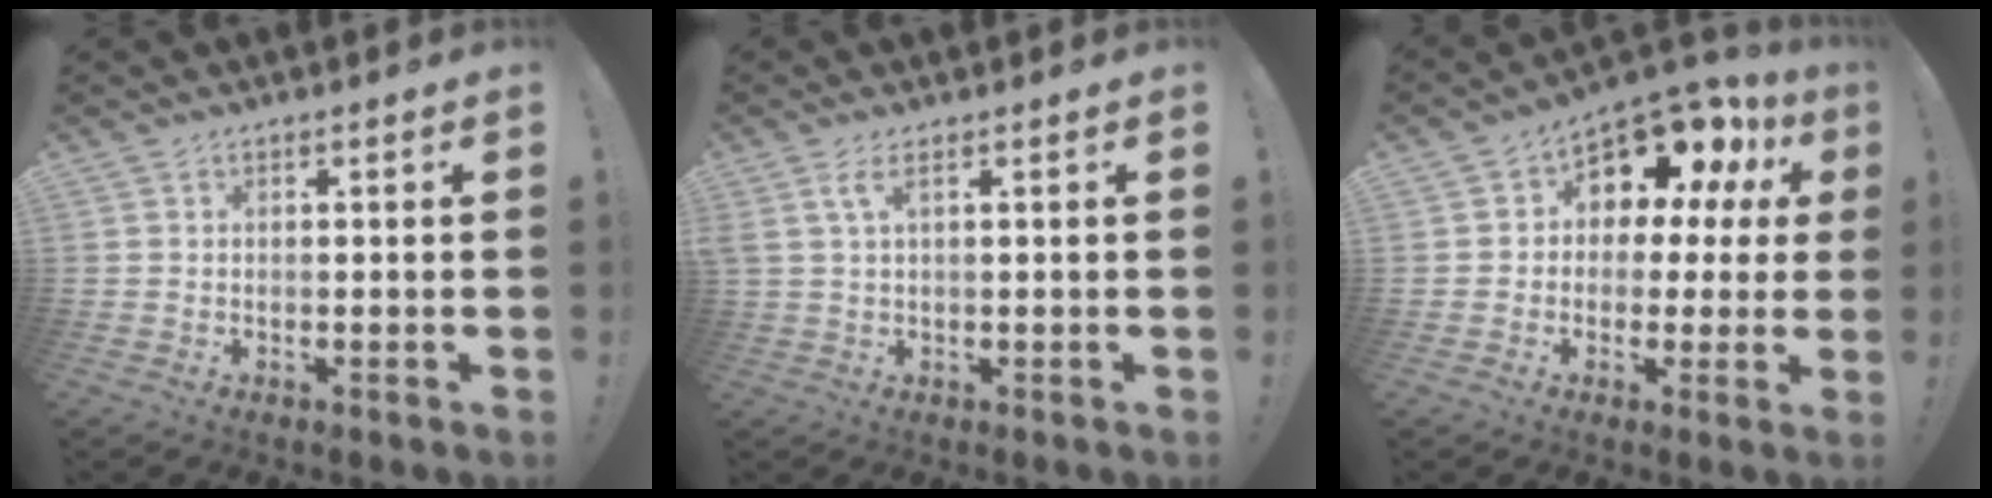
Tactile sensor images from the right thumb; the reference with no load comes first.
{"total": 3.5, "force": [1.5, 0.7, 3.1], "torque": [-0.055, -0.003, 0.025]}
{"total": 10.5, "force": [6.3, 6.0, 5.8], "torque": [-0.085, -0.056, 0.106]}